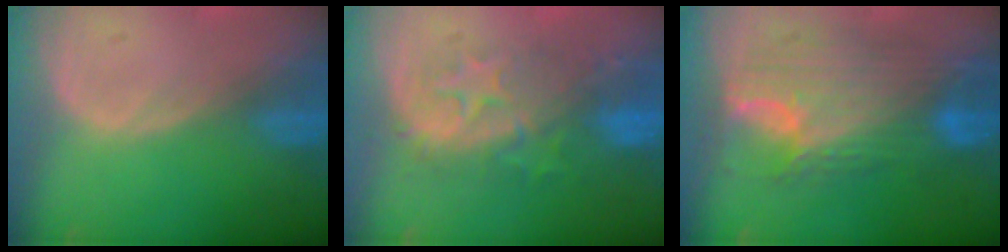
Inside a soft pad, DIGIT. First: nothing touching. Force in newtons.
{"total": 9.3, "press": 8.9, "slide": 2.8}
{"total": 10.9, "press": 10.9, "slide": 0.8}